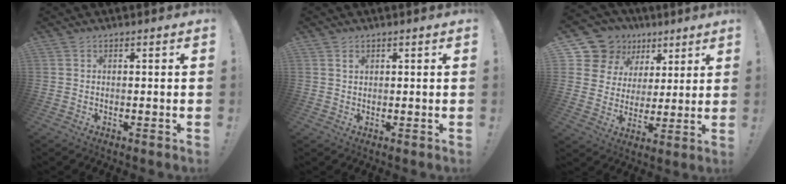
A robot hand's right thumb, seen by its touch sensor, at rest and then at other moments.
{"total": 1.7, "force": [0.9, 1.4, 0.5], "torque": [0.004, -0.007, 0.013]}
{"total": 13.9, "force": [7.6, 10.9, 4.0], "torque": [-0.069, -0.043, 0.160]}